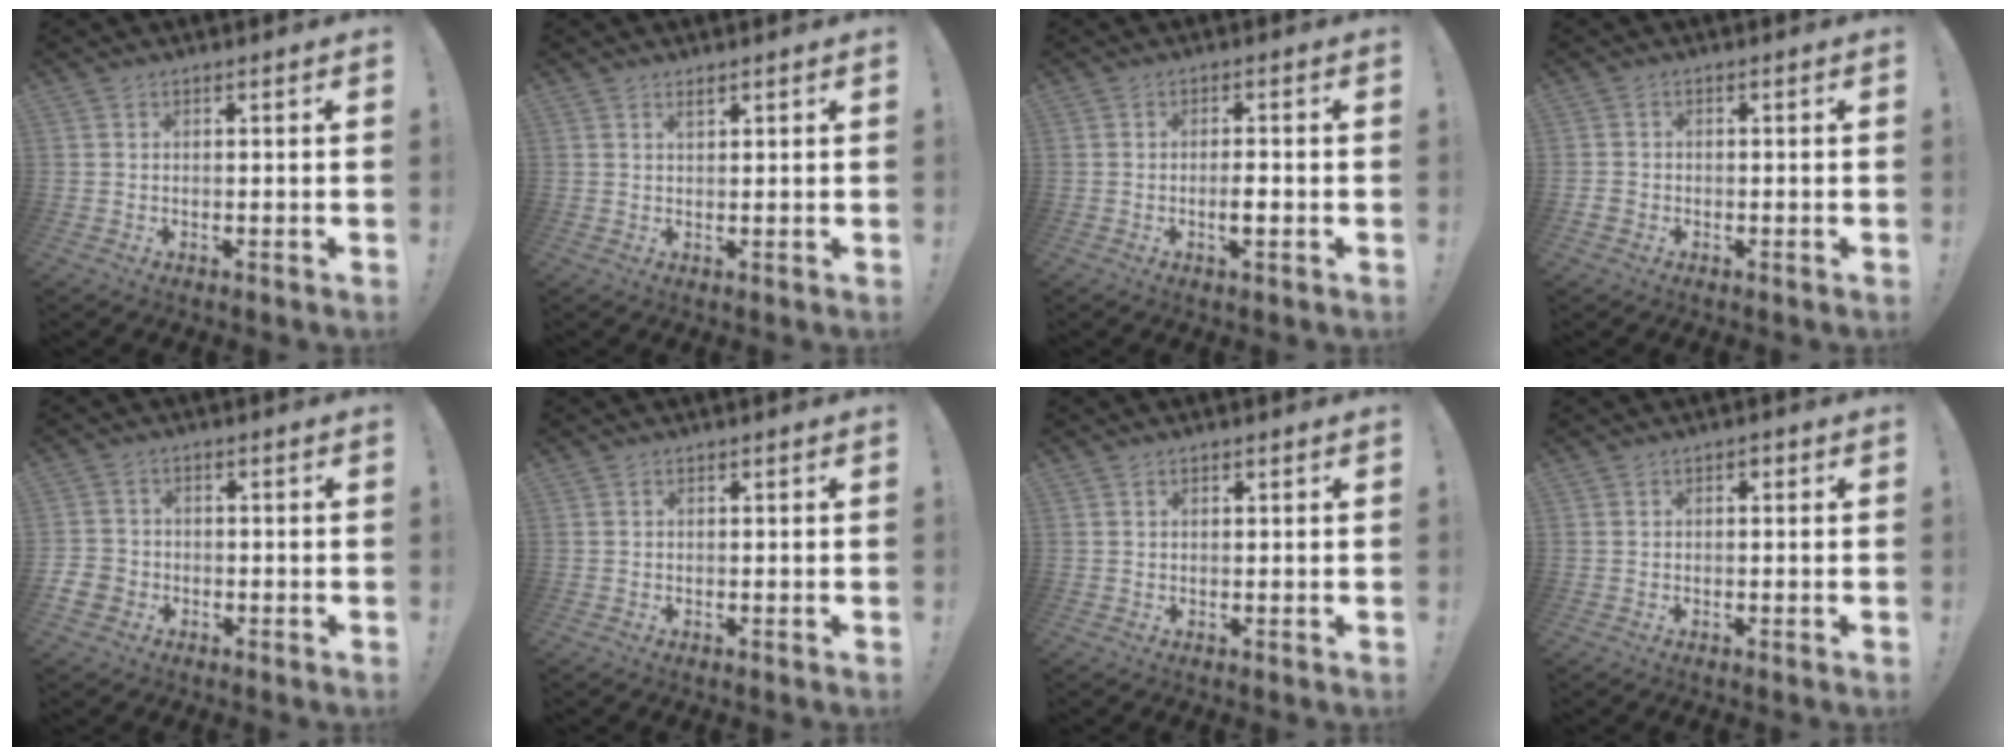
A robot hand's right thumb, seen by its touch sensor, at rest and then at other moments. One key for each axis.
{"total": 1.5, "fx": 1.4, "fy": 0.6, "fz": 0.4, "tx": -0.003, "ty": -0.004, "tz": 0.023}
{"total": 3.4, "fx": -1.0, "fy": 0.7, "fz": 3.1, "tx": -0.043, "ty": -0.001, "tz": -0.020}
{"total": 1.9, "fx": -1.0, "fy": 1.5, "fz": 0.5, "tx": -0.015, "ty": 0.009, "tz": -0.017}
{"total": 4.8, "fx": -2.3, "fy": 4.0, "fz": 1.6, "tx": -0.045, "ty": 0.009, "tz": -0.045}
{"total": 0.0}
{"total": 0.7, "fx": 0.5, "fy": 0.4, "fz": 0.3, "tx": 0.000, "ty": -0.002, "tz": 0.009}
{"total": 1.0, "fx": -0.2, "fy": 0.9, "fz": 0.5, "tx": -0.005, "ty": 0.004, "tz": -0.006}